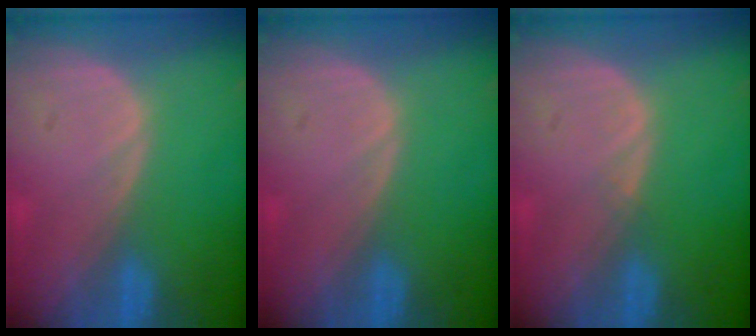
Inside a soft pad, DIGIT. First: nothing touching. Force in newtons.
{"total": 0.0}
{"total": 0.5, "press": 0.5, "slide": 0.1}